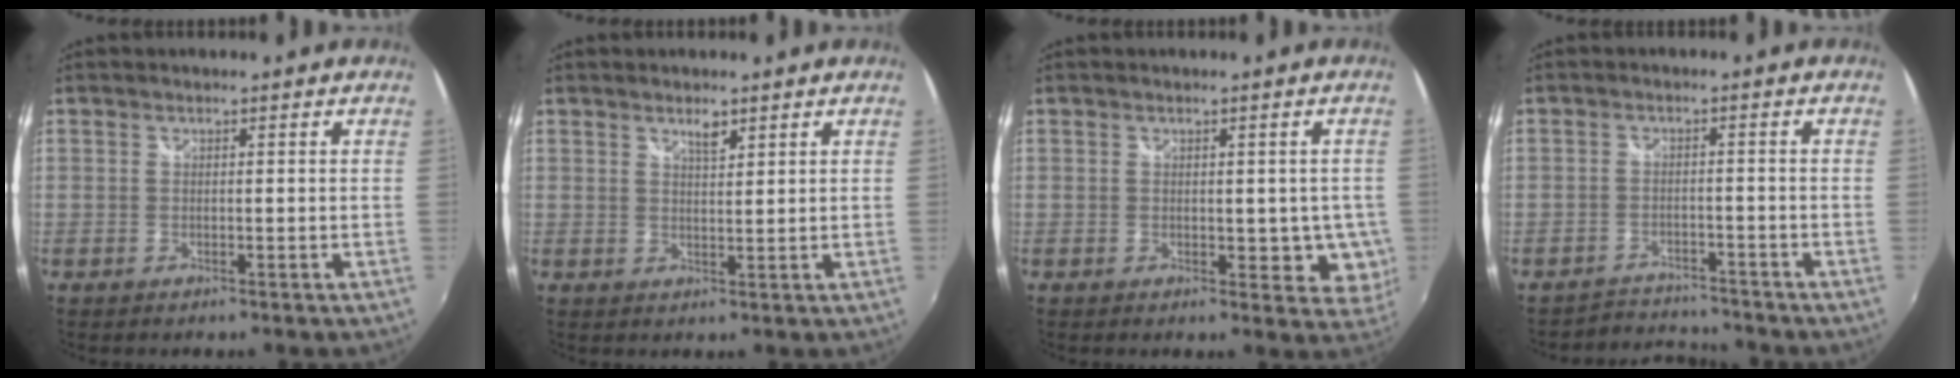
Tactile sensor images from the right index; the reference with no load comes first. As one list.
[{"total": 2.3, "force": [1.7, 0.7, 1.4], "torque": [-0.022, 0.001, 0.028]}, {"total": 6.2, "force": [-0.5, 3.6, 5.1], "torque": [-0.049, -0.009, -0.001]}, {"total": 5.5, "force": [-5.4, 1.0, -0.3], "torque": [-0.010, 0.008, -0.090]}]